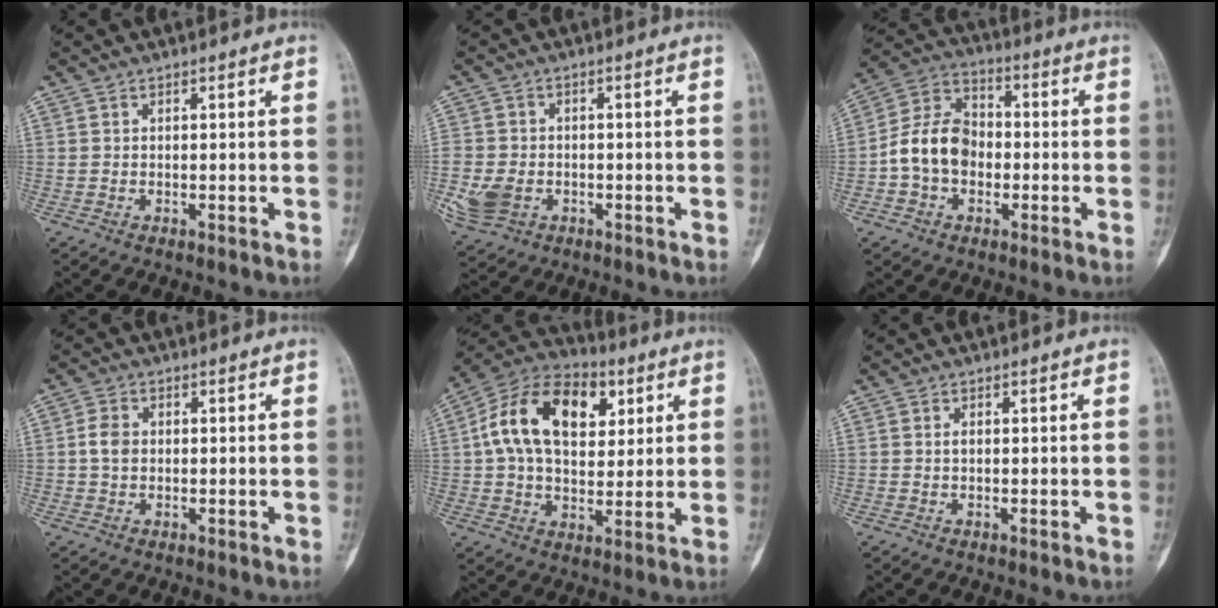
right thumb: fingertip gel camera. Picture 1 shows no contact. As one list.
[{"total": 7.9, "force": [-2.2, 6.2, 4.5], "torque": [-0.098, 0.004, -0.032]}, {"total": 11.7, "force": [-1.7, 8.9, 7.4], "torque": [-0.120, 0.040, -0.042]}, {"total": 3.6, "force": [0.2, 2.7, 2.4], "torque": [-0.045, 0.005, -0.001]}, {"total": 19.4, "force": [5.3, 12.4, 14.0], "torque": [-0.212, 0.006, 0.080]}, {"total": 0.6, "force": [0.1, 0.3, 0.5], "torque": [-0.008, 0.001, 0.002]}]